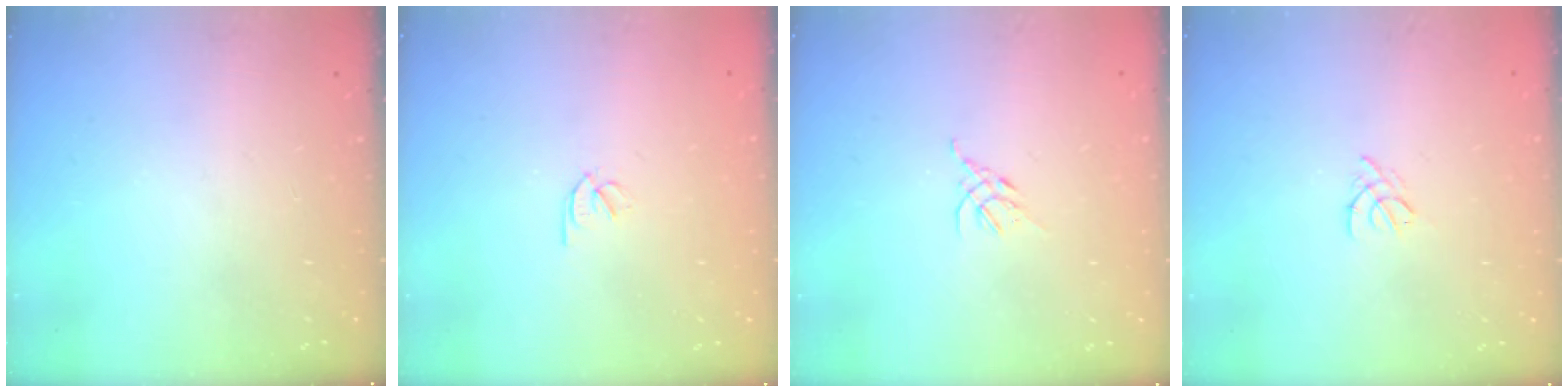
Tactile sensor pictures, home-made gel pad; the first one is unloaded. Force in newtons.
{"total": 1.8, "press": 1.7, "slide": 0.5}
{"total": 2.7, "press": 2.6, "slide": 0.7}
{"total": 2.0, "press": 1.9, "slide": 0.5}